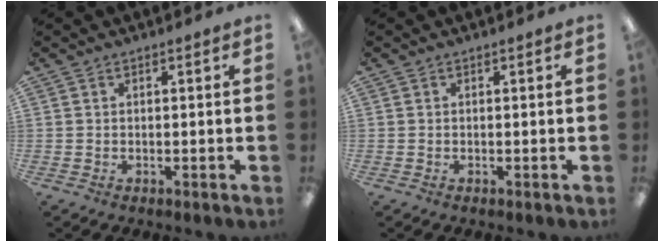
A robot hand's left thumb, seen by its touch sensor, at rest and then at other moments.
{"total": 0.0}